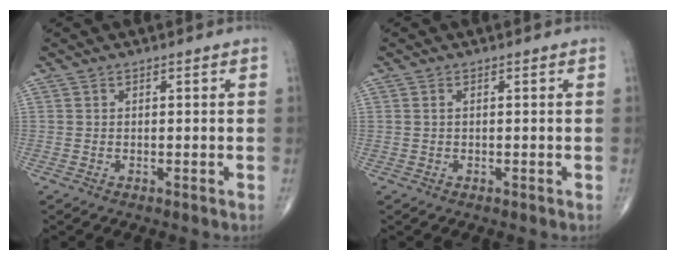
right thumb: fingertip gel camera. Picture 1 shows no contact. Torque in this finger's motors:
{"motor_torque": [-0.11, -0.09, 0.07, 0.20, -0.03]}